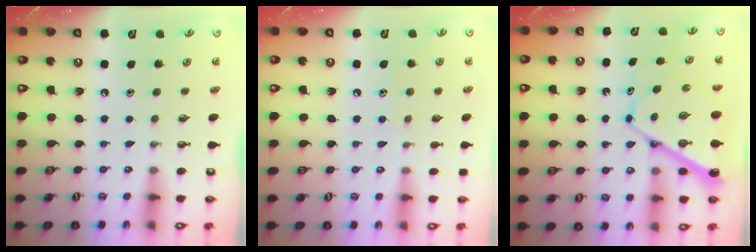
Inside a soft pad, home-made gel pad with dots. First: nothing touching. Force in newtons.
{"total": 5.4, "press": 5.4, "slide": 0.7}
{"total": 10.5, "press": 10.5, "slide": 1.0}